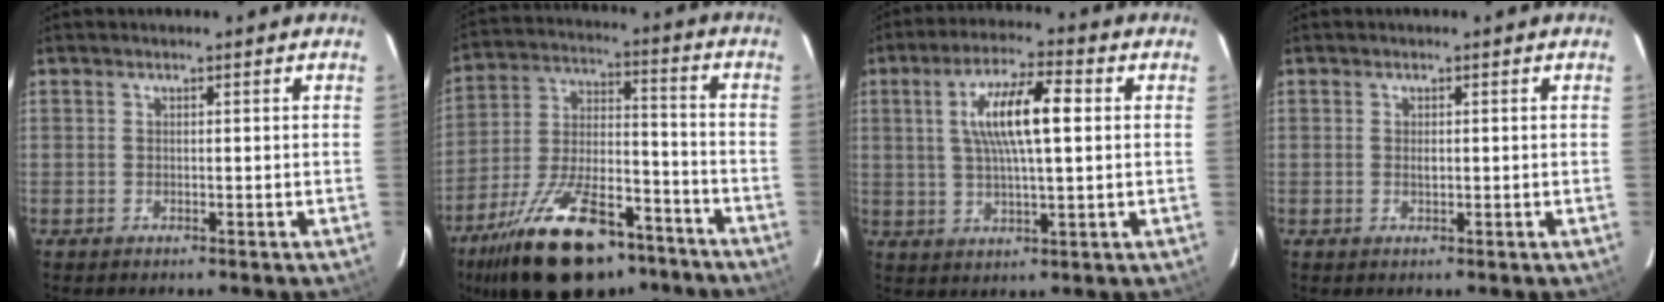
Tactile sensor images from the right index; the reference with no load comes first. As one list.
[{"total": 24.5, "force": [-16.9, 10.4, 14.5], "torque": [-0.273, -0.009, -0.261]}, {"total": 10.9, "force": [2.1, 2.4, 10.5], "torque": [-0.191, 0.013, 0.039]}, {"total": 1.0, "force": [0.0, 0.6, 0.8], "torque": [-0.014, 0.001, 0.001]}]